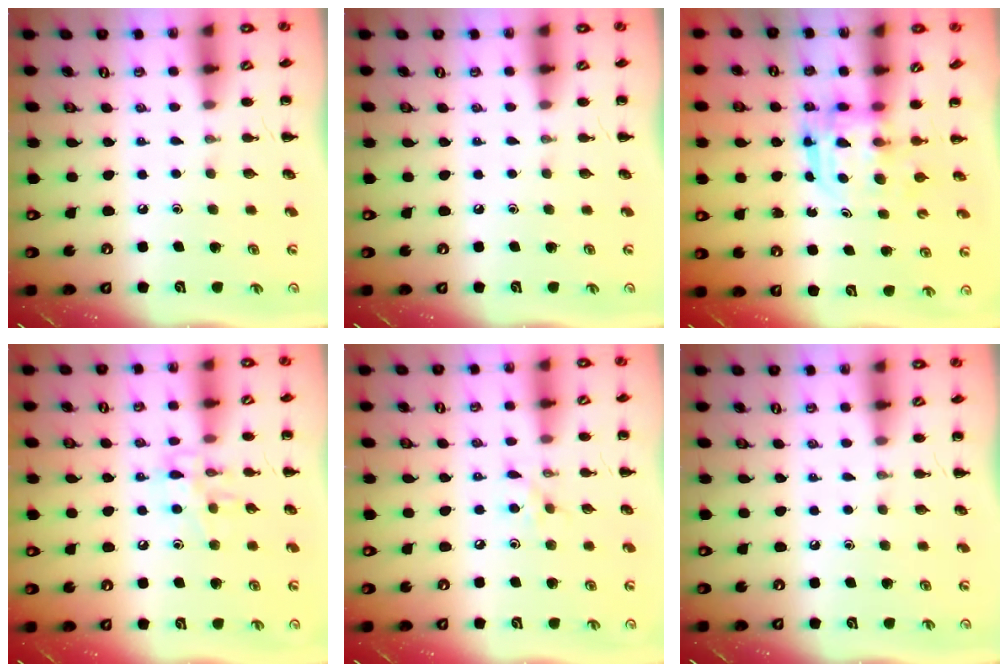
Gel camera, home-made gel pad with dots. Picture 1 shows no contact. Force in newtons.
{"total": 0.0}
{"total": 3.1, "press": 3.1, "slide": 0.2}
{"total": 8.7, "press": 8.7, "slide": 0.2}
{"total": 3.9, "press": 3.7, "slide": 1.3}
{"total": 0.0}